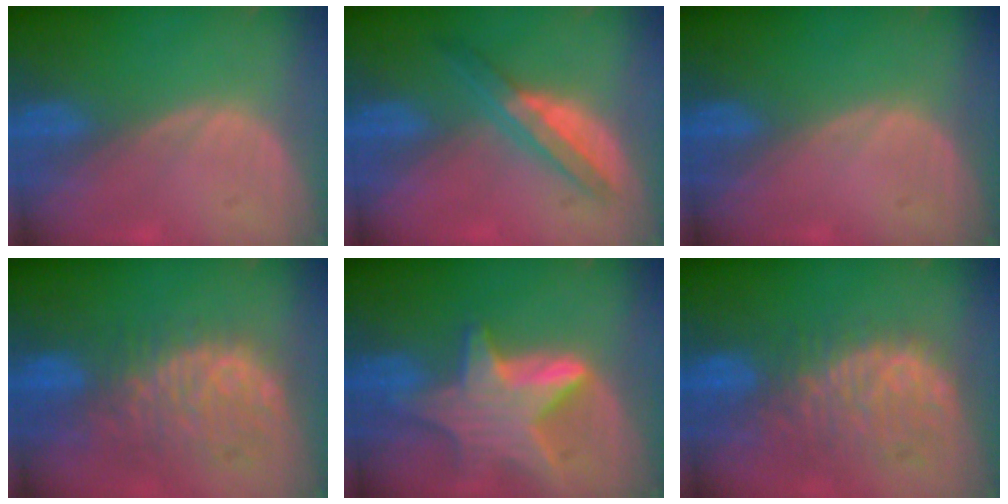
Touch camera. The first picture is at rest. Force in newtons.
{"total": 5.6, "press": 5.2, "slide": 1.9}
{"total": 0.0}
{"total": 10.9, "press": 9.4, "slide": 5.4}
{"total": 9.4, "press": 9.4, "slide": 0.8}
{"total": 10.6, "press": 9.4, "slide": 4.9}